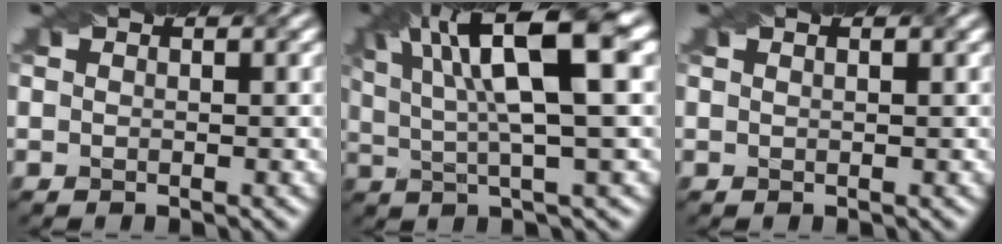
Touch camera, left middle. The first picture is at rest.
{"total": 10.6, "force": [3.9, 2.4, 9.6], "torque": [-0.156, 0.016, 0.071]}
{"total": 1.4, "force": [0.8, 0.6, 1.0], "torque": [-0.007, -0.004, 0.000]}